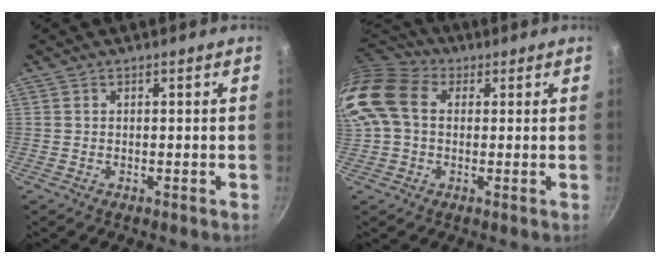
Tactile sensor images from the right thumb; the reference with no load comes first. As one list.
[{"total": 13.8, "force": [2.3, 10.1, 9.1], "torque": [-0.177, 0.023, 0.027]}]